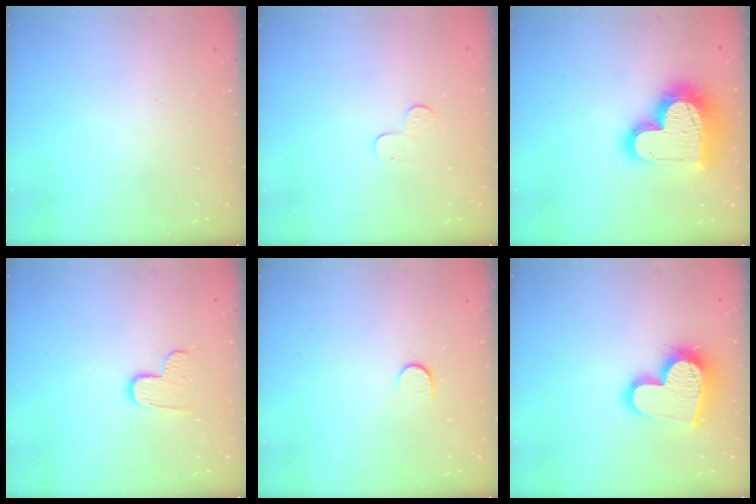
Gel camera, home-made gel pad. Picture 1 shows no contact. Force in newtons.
{"total": 3.8, "press": 3.7, "slide": 0.4}
{"total": 21.1, "press": 21.0, "slide": 1.7}
{"total": 8.0, "press": 7.9, "slide": 0.6}
{"total": 6.0, "press": 5.9, "slide": 0.7}
{"total": 16.4, "press": 16.3, "slide": 1.3}